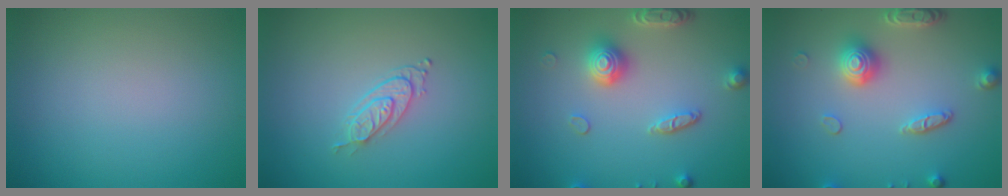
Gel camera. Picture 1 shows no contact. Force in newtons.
{"total": 2.0, "press": 1.4, "slide": 1.4}
{"total": 4.1, "press": 3.5, "slide": 2.1}
{"total": 4.1, "press": 3.5, "slide": 2.1}